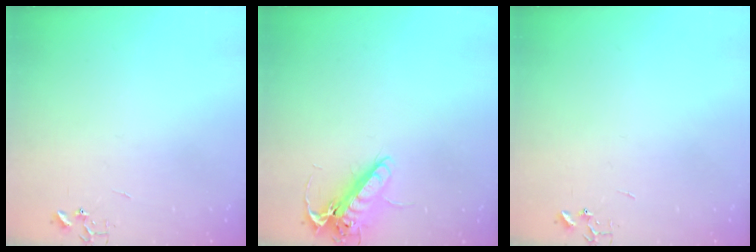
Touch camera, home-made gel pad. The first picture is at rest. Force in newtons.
{"total": 13.8, "press": 13.6, "slide": 2.3}
{"total": 0.0}